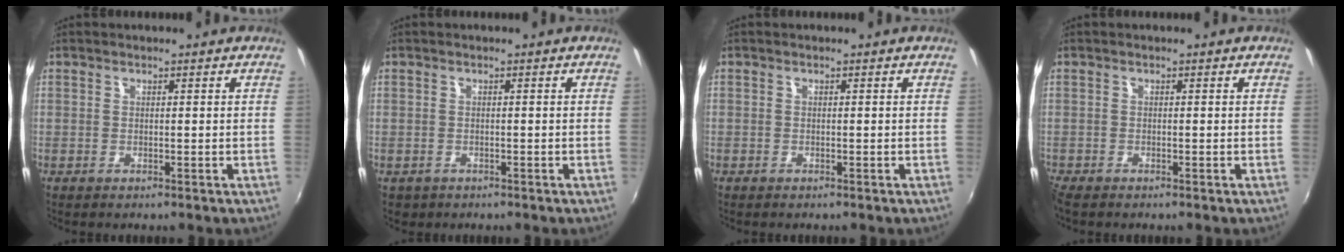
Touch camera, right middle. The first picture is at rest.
{"total": 1.8, "force": [-0.8, 1.5, 0.6], "torque": [-0.015, -0.004, -0.011]}
{"total": 0.7, "force": [-0.5, 0.4, 0.0], "torque": [-0.002, 0.000, -0.010]}
{"total": 2.0, "force": [-1.8, 0.5, 0.7], "torque": [-0.019, -0.012, -0.037]}